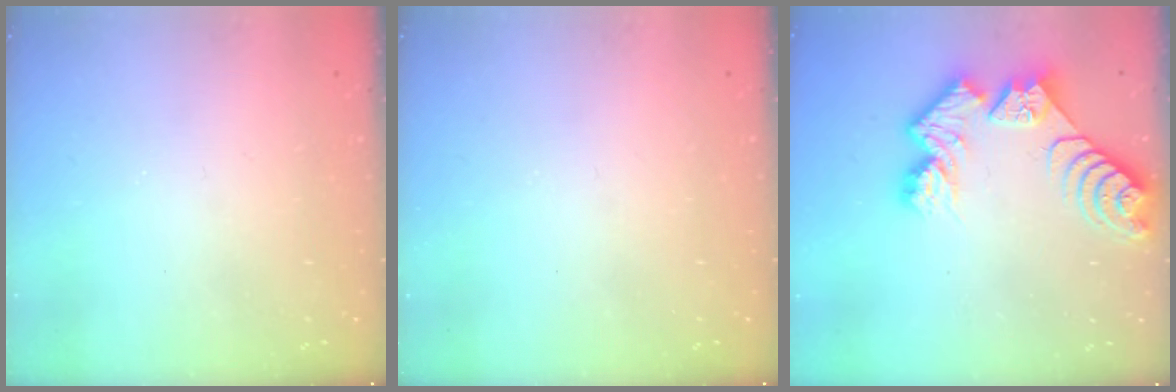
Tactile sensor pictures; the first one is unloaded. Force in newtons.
{"total": 0.0}
{"total": 11.8, "press": 11.8, "slide": 1.2}